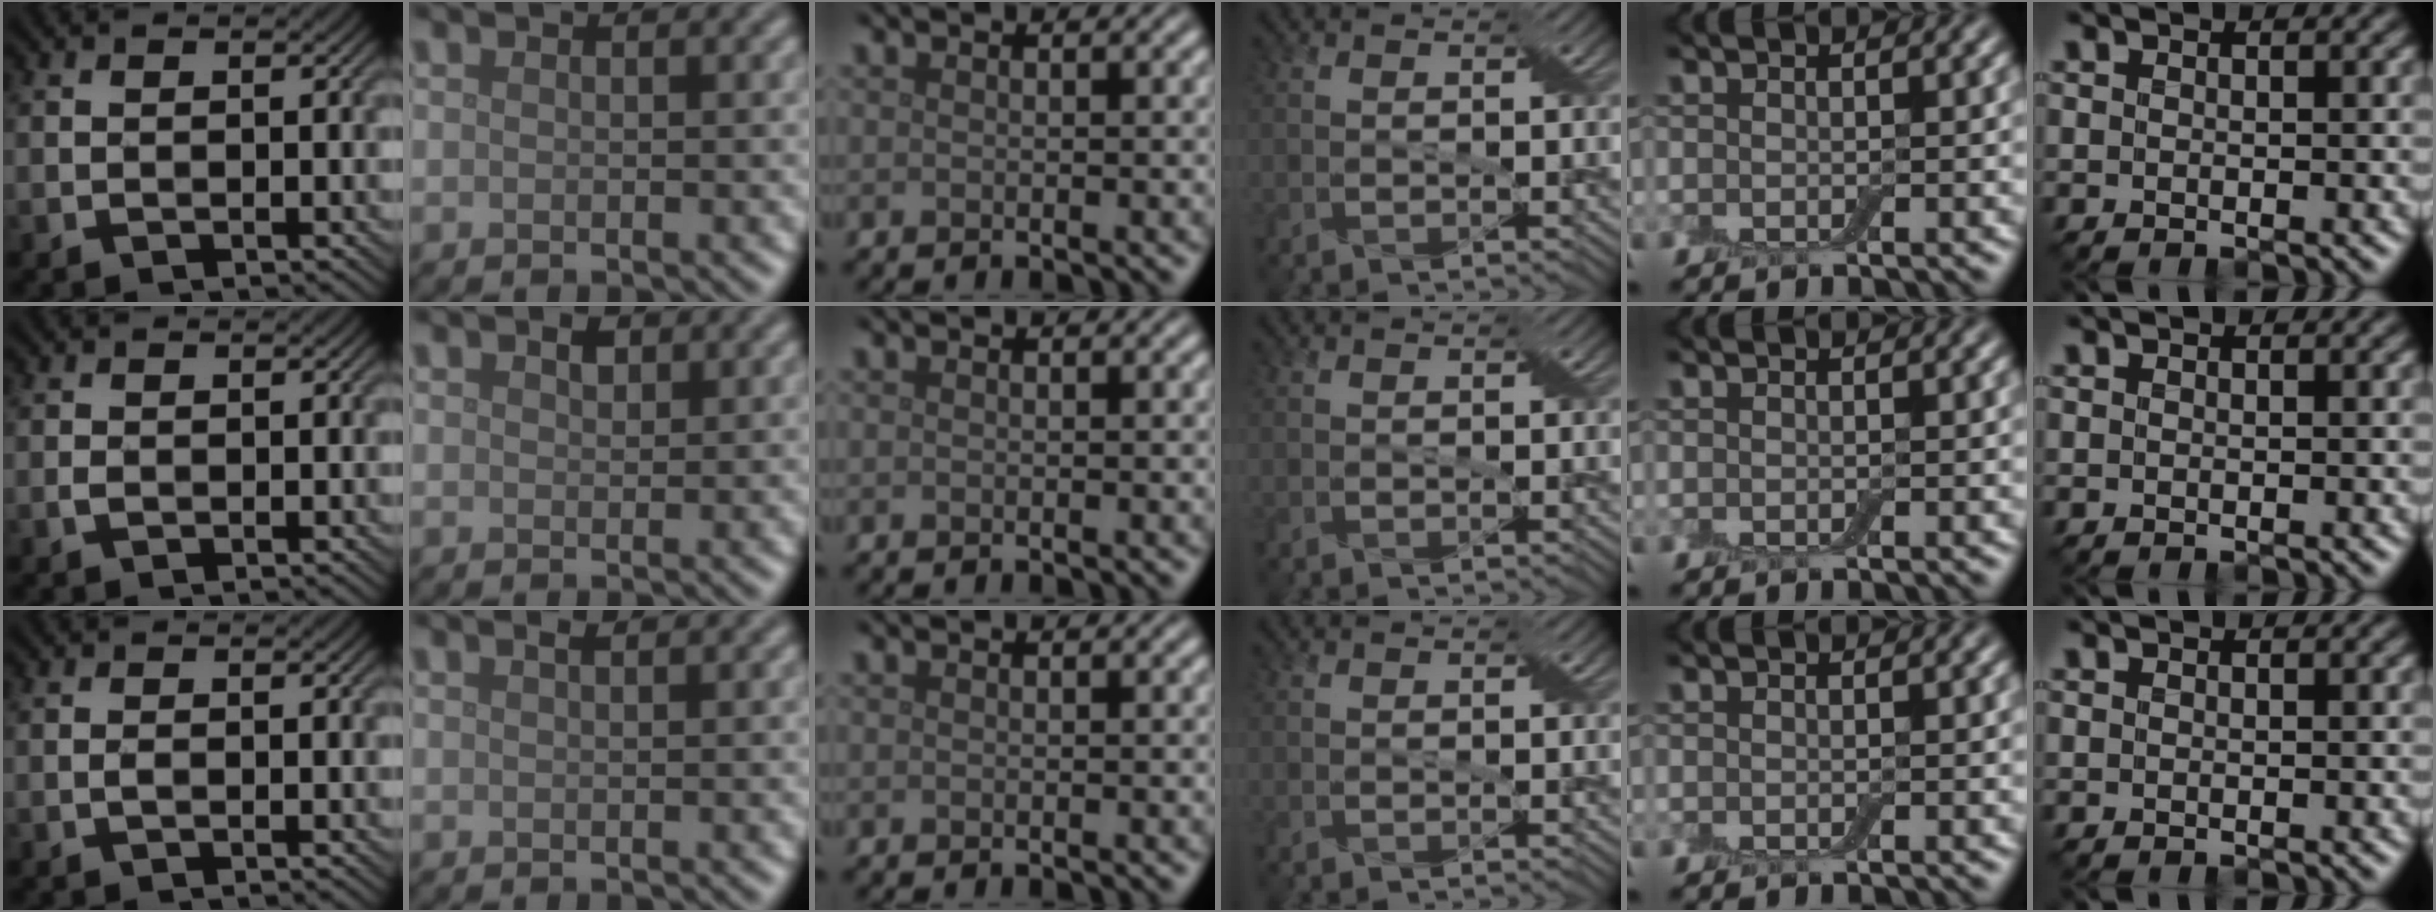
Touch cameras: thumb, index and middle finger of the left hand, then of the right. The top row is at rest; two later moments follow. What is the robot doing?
{"motion": "shake", "object": "box of matches"}